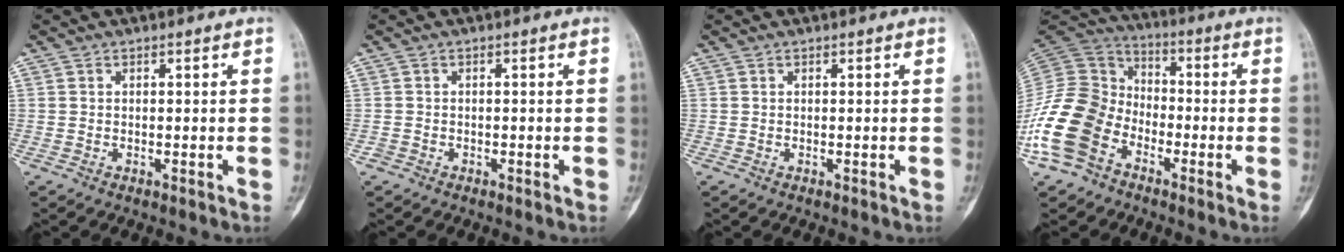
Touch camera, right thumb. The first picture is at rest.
{"total": 0.8, "force": [-0.5, 0.6, 0.0], "torque": [-0.003, 0.003, -0.015]}
{"total": 0.0}
{"total": 16.9, "force": [-7.8, 12.1, 8.9], "torque": [-0.175, 0.058, -0.161]}